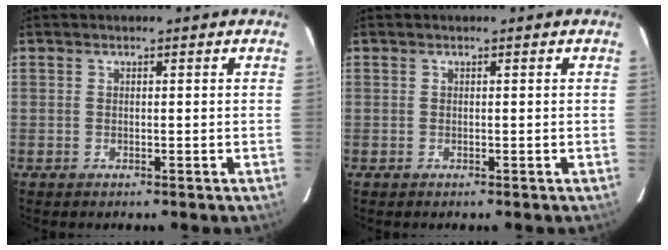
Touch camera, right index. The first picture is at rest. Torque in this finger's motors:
{"motor_torque": [0.00, 0.00, 0.00, 0.00]}